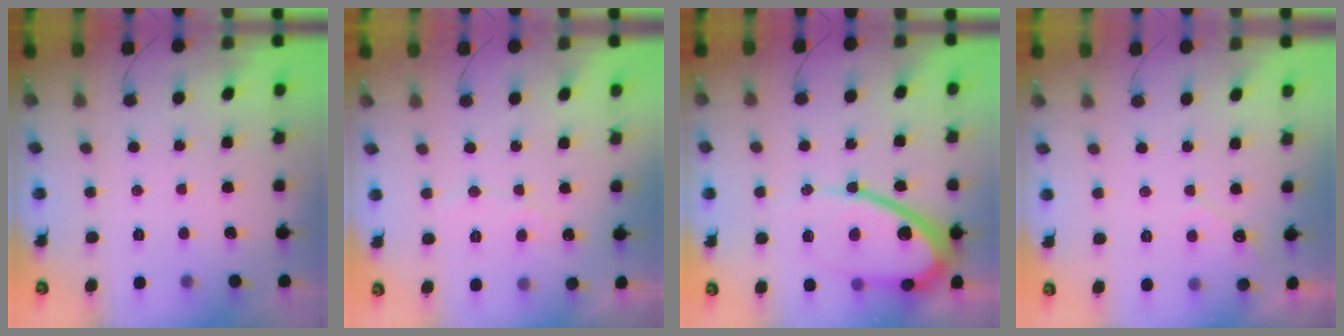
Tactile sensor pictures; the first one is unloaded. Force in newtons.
{"total": 3.8, "press": 3.8, "slide": 0.3}
{"total": 16.8, "press": 16.7, "slide": 1.6}
{"total": 2.7, "press": 2.7, "slide": 0.1}